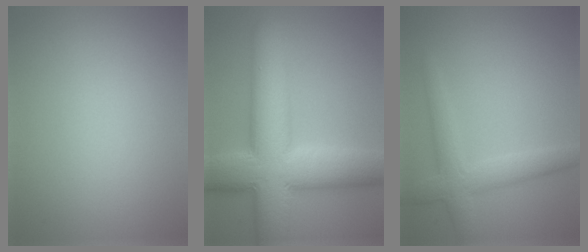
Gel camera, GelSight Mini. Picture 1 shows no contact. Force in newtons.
{"total": 12.1, "press": 12.1, "slide": 0.3}
{"total": 3.6, "press": 3.6, "slide": 0.1}